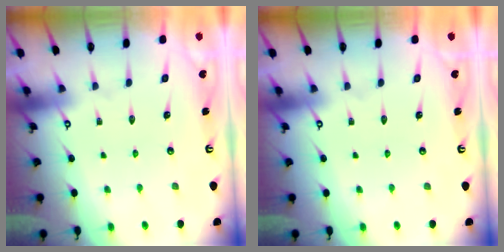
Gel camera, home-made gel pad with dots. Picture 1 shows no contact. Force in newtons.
{"total": 0.0}